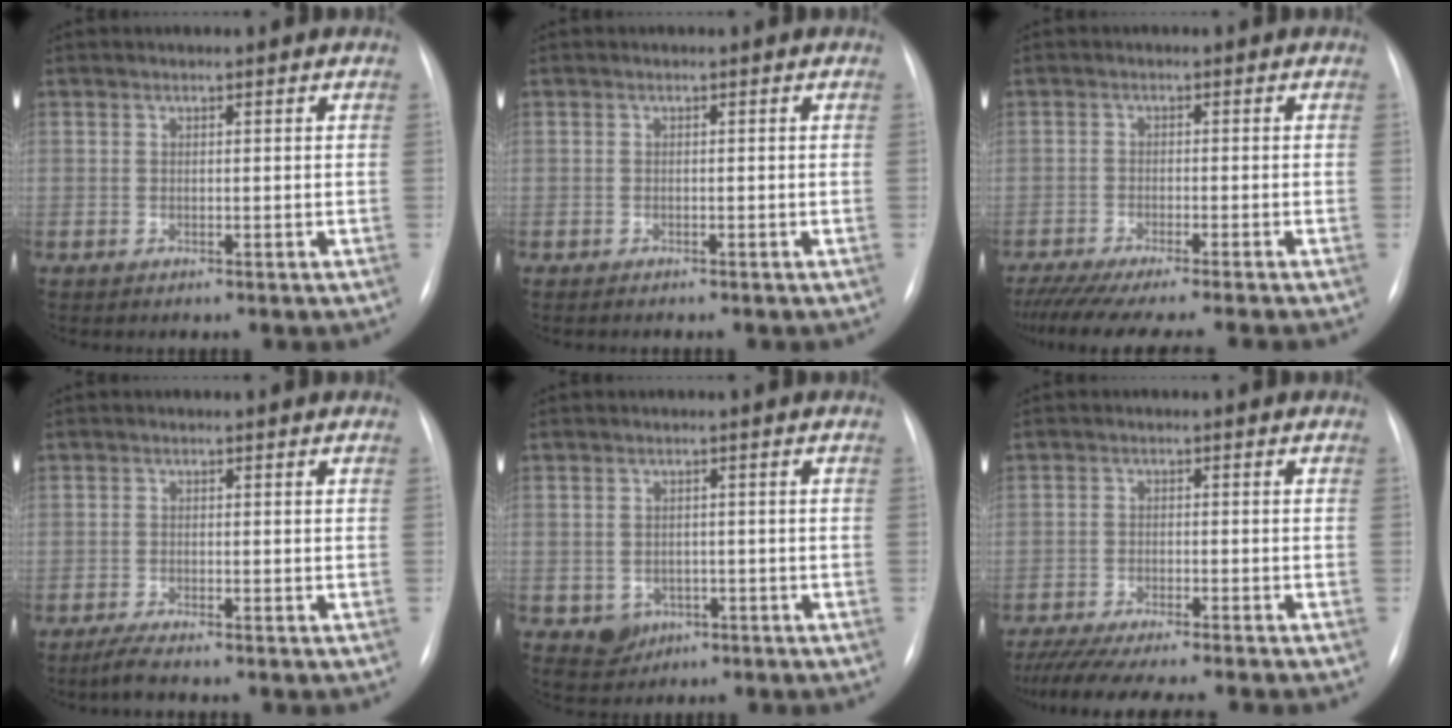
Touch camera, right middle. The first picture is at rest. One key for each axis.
{"total": 0.8, "fx": -0.7, "fy": 0.1, "fz": 0.4, "tx": -0.011, "ty": -0.003, "tz": -0.009}
{"total": 12.6, "fx": -10.8, "fy": -1.0, "fz": 6.4, "tx": -0.079, "ty": -0.038, "tz": -0.167}
{"total": 2.2, "fx": -1.8, "fy": -0.2, "fz": 1.3, "tx": -0.039, "ty": -0.009, "tz": -0.037}
{"total": 3.6, "fx": -1.4, "fy": 3.1, "fz": 1.1, "tx": -0.011, "ty": 0.005, "tz": -0.010}
{"total": 12.6, "fx": -11.0, "fy": -0.1, "fz": 6.1, "tx": -0.080, "ty": -0.026, "tz": -0.166}